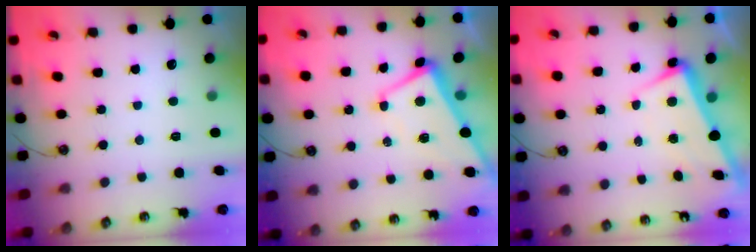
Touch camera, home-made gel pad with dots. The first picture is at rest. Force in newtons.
{"total": 2.2, "press": 2.1, "slide": 0.6}
{"total": 2.9, "press": 2.8, "slide": 1.0}